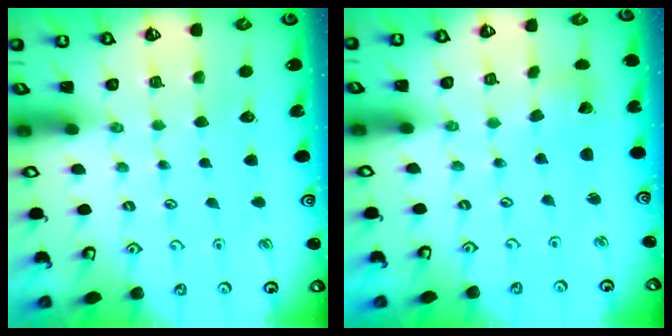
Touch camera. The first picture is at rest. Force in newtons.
{"total": 1.9, "press": 1.9, "slide": 0.2}